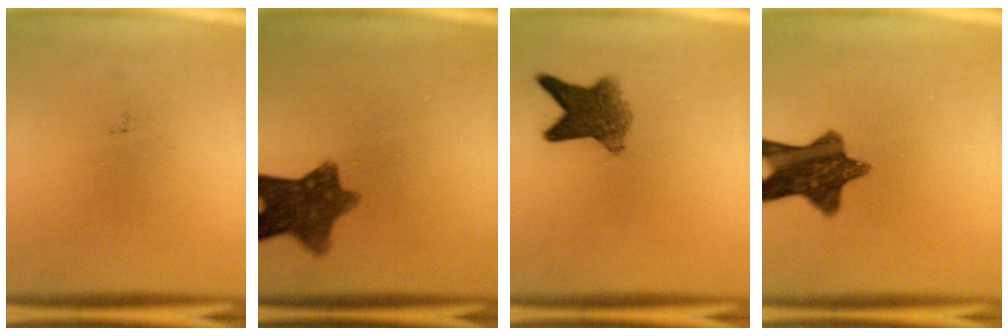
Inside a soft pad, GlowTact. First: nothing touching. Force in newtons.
{"total": 9.2}
{"total": 6.4}
{"total": 10.7}